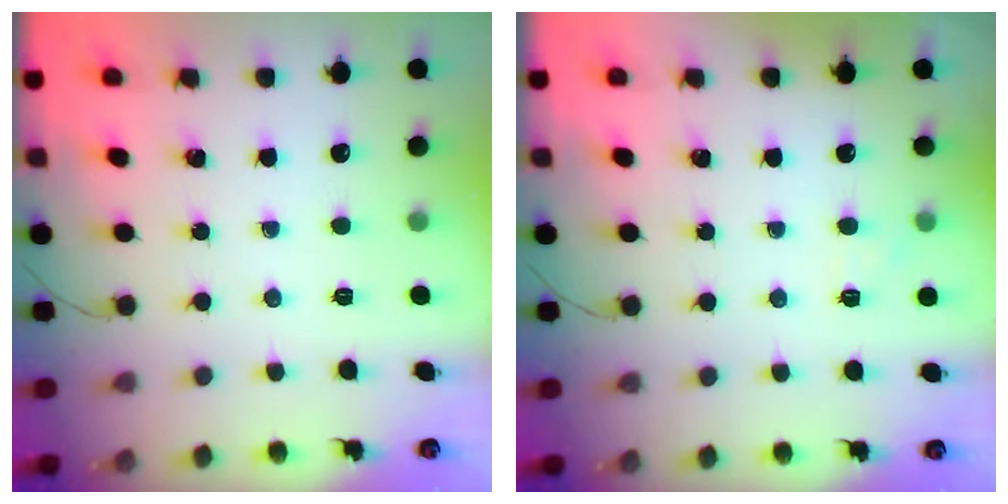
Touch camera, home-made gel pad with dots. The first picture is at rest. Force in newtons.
{"total": 4.2, "press": 4.0, "slide": 1.4}